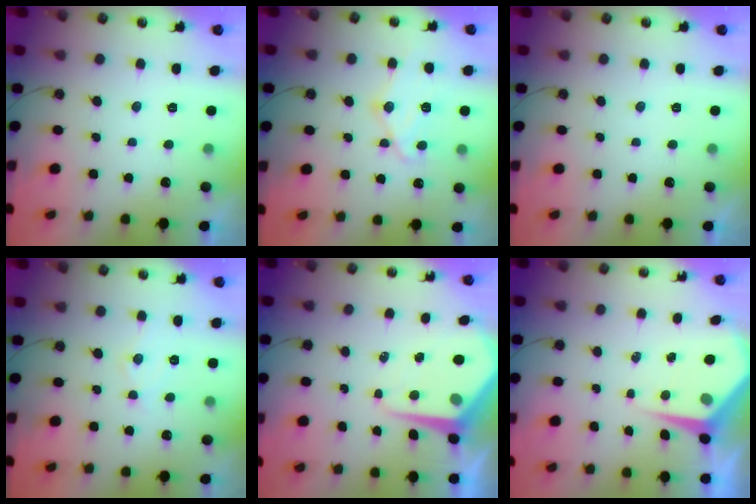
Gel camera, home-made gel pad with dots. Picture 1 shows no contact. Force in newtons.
{"total": 12.0, "press": 11.9, "slide": 1.3}
{"total": 0.0}
{"total": 6.7, "press": 6.7, "slide": 0.6}
{"total": 7.6, "press": 7.6, "slide": 0.6}
{"total": 5.8, "press": 5.8, "slide": 0.5}